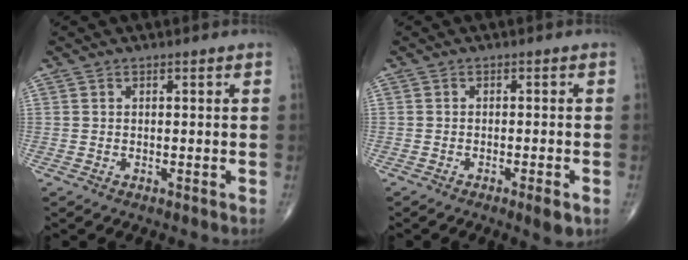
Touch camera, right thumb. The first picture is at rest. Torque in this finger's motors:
{"motor_torque": [5.01, 0.00, 1.32, -1.45, 0.02]}